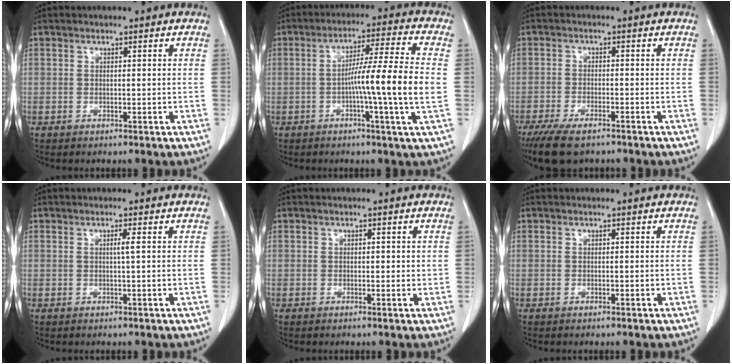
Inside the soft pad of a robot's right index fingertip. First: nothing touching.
{"total": 11.7, "force": [-1.5, -1.6, 11.4], "torque": [-0.188, -0.001, -0.031]}
{"total": 7.6, "force": [-5.8, 2.3, 4.3], "torque": [-0.070, -0.013, -0.093]}
{"total": 1.1, "force": [0.2, -0.3, 1.1], "torque": [-0.020, 0.001, 0.001]}
{"total": 1.1, "force": [0.2, 0.6, 0.9], "torque": [-0.009, 0.000, 0.002]}
{"total": 0.0}